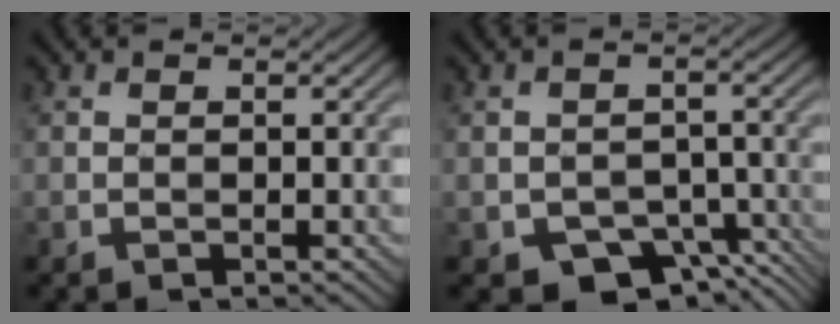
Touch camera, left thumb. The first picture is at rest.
{"total": 7.5, "force": [-4.3, 4.6, 4.1], "torque": [-0.060, -0.017, -0.068]}